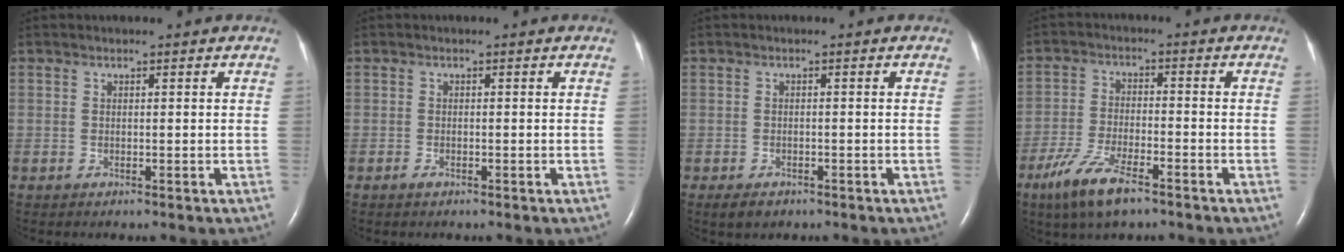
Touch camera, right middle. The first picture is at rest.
{"total": 0.7, "force": [-0.5, 0.3, 0.4], "torque": [-0.012, 0.000, -0.008]}
{"total": 2.4, "force": [-1.6, 1.4, 1.2], "torque": [-0.022, -0.002, -0.019]}
{"total": 8.7, "force": [-5.7, 2.1, 6.2], "torque": [-0.135, -0.015, -0.103]}